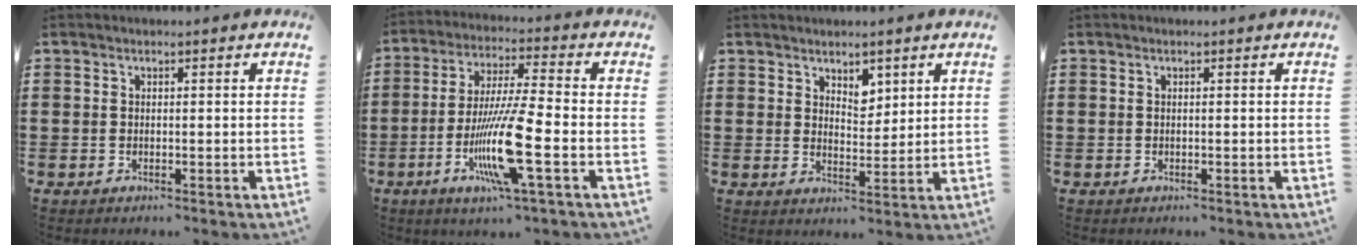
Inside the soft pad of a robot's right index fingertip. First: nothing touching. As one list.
[{"total": 13.0, "force": [-4.2, 1.3, 12.2], "torque": [-0.248, -0.015, -0.085]}, {"total": 3.7, "force": [2.9, 2.0, 1.1], "torque": [-0.022, -0.001, 0.051]}, {"total": 0.0}]